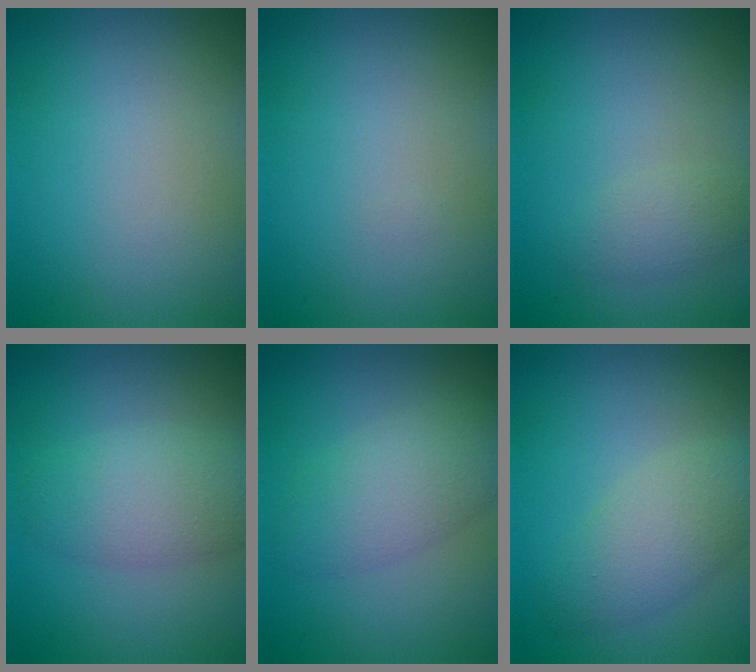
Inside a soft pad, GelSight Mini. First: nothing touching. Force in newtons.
{"total": 0.0}
{"total": 1.6, "press": 1.6, "slide": 0.1}
{"total": 4.3, "press": 4.3, "slide": 0.1}
{"total": 4.1, "press": 4.1, "slide": 0.3}
{"total": 3.5, "press": 3.5, "slide": 0.2}